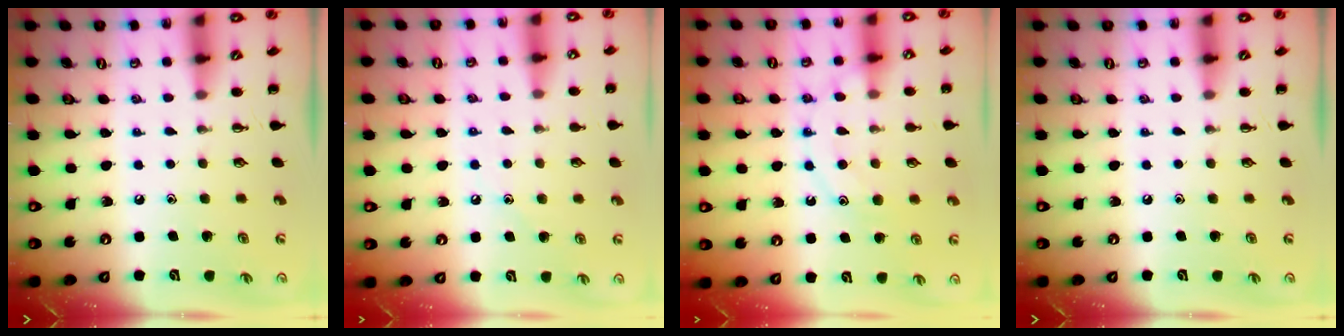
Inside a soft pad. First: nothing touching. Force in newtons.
{"total": 6.6, "press": 6.4, "slide": 1.9}
{"total": 11.8, "press": 11.8, "slide": 0.7}
{"total": 0.0}